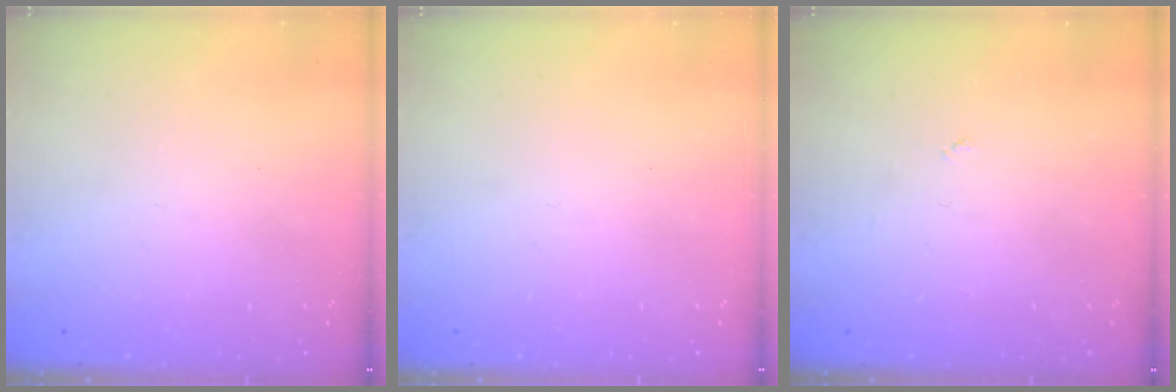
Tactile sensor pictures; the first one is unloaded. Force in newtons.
{"total": 0.0}
{"total": 2.7, "press": 2.7, "slide": 0.4}